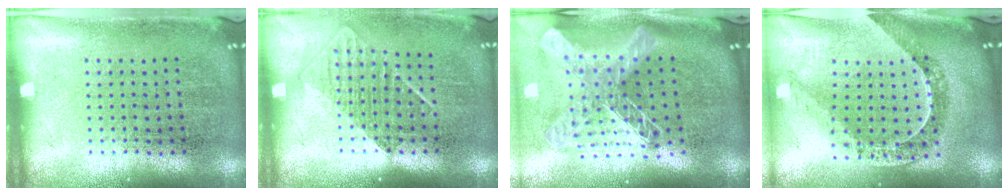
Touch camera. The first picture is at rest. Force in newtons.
{"total": 1.4, "press": 1.1, "slide": 0.9}
{"total": 2.8, "press": 2.0, "slide": 2.0}
{"total": 1.1, "press": 1.1, "slide": 0.3}